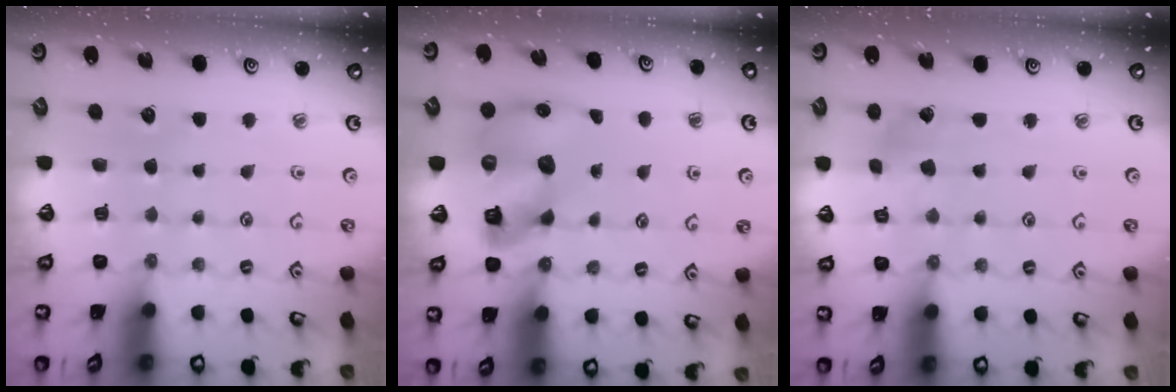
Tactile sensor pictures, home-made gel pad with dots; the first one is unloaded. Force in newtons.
{"total": 13.1, "press": 13.0, "slide": 2.0}
{"total": 2.7, "press": 2.7, "slide": 0.3}